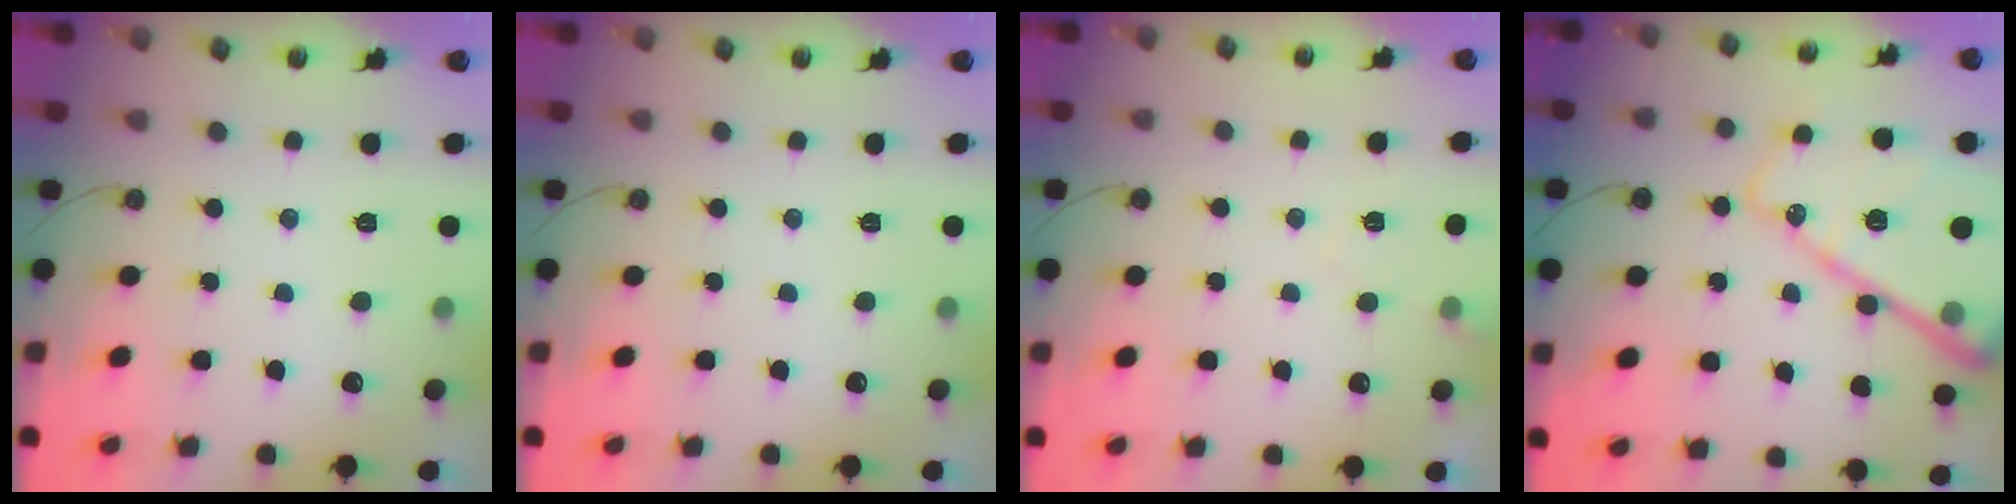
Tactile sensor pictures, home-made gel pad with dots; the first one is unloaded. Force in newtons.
{"total": 0.0}
{"total": 4.2, "press": 4.2, "slide": 0.6}
{"total": 21.9, "press": 21.9, "slide": 1.7}